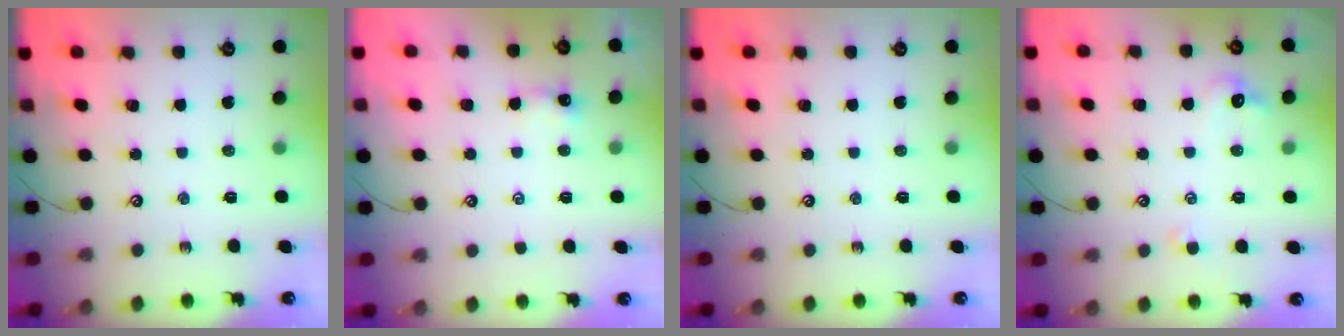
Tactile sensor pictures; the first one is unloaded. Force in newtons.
{"total": 0.0}
{"total": 0.0}
{"total": 2.3, "press": 2.2, "slide": 0.7}